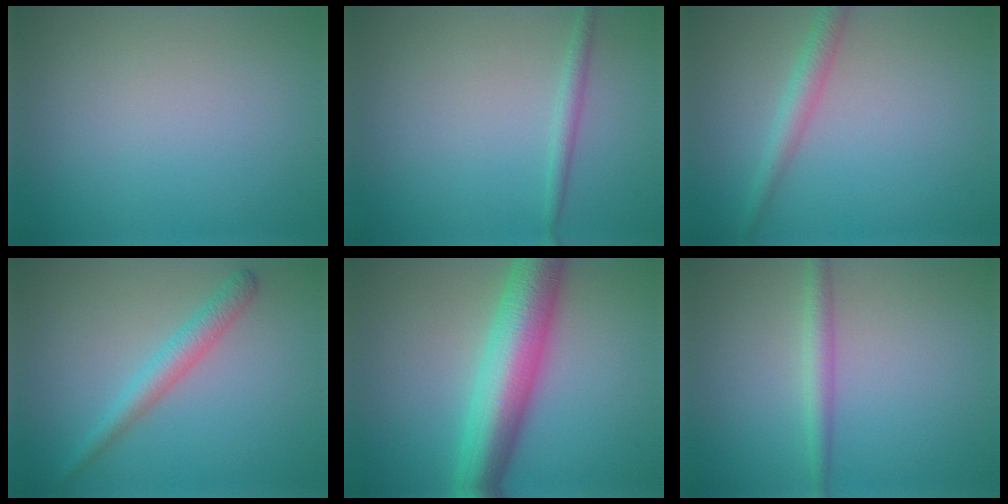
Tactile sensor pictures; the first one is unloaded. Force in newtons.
{"total": 1.3, "press": 1.3, "slide": 0.1}
{"total": 2.2, "press": 2.2, "slide": 0.2}
{"total": 2.7, "press": 2.7, "slide": 0.1}
{"total": 8.8, "press": 8.8, "slide": 0.1}
{"total": 1.9, "press": 1.9, "slide": 0.1}